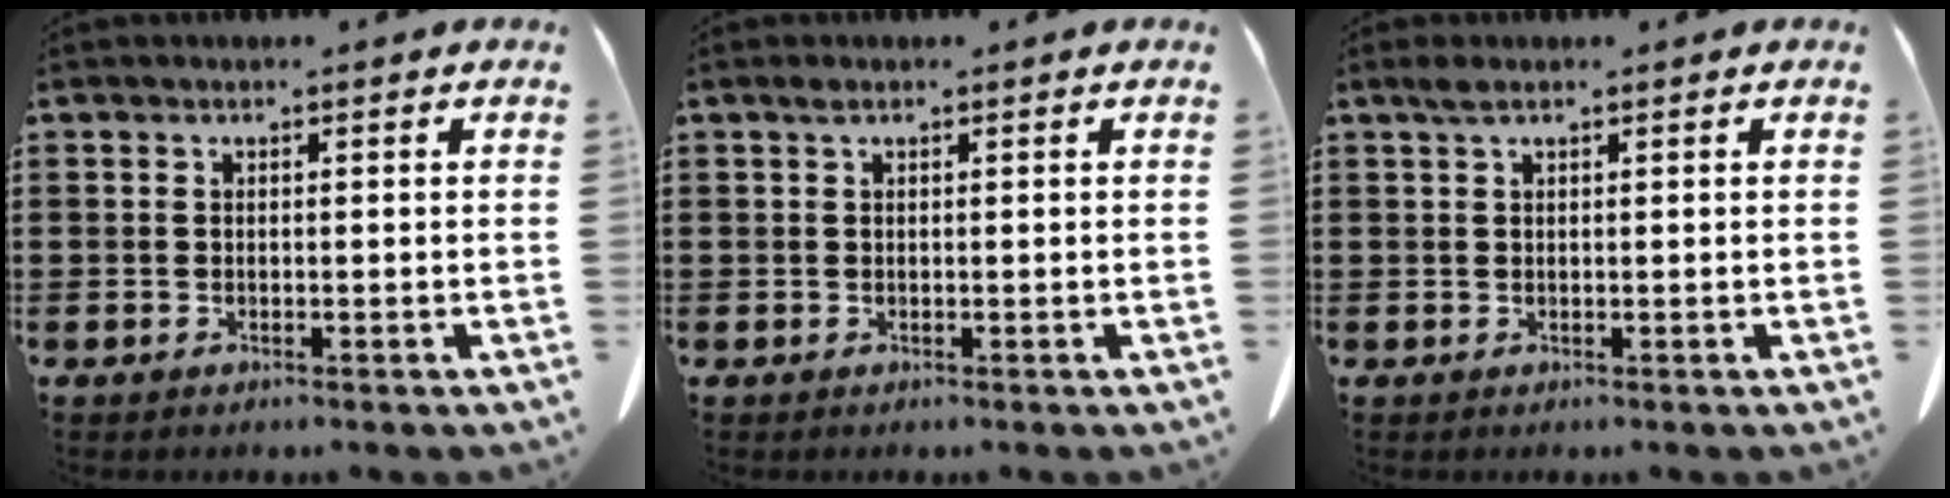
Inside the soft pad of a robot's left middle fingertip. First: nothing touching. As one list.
[{"total": 0.6, "force": [0.4, 0.2, 0.5], "torque": [-0.011, 0.000, 0.008]}, {"total": 1.4, "force": [0.8, 0.3, 1.1], "torque": [-0.025, 0.001, 0.014]}]